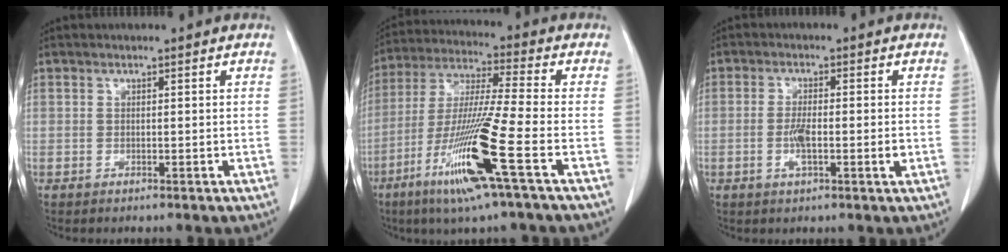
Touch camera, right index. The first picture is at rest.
{"total": 15.5, "force": [-6.8, -1.1, 13.9], "torque": [-0.284, -0.028, -0.130]}
{"total": 4.6, "force": [-1.0, 0.8, 4.4], "torque": [-0.086, -0.005, -0.018]}